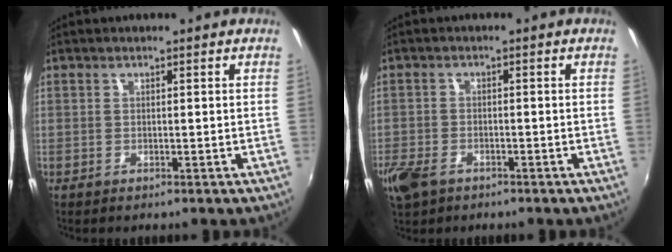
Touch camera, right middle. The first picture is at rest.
{"total": 7.3, "force": [-4.6, 4.2, 3.9], "torque": [-0.108, -0.018, -0.089]}